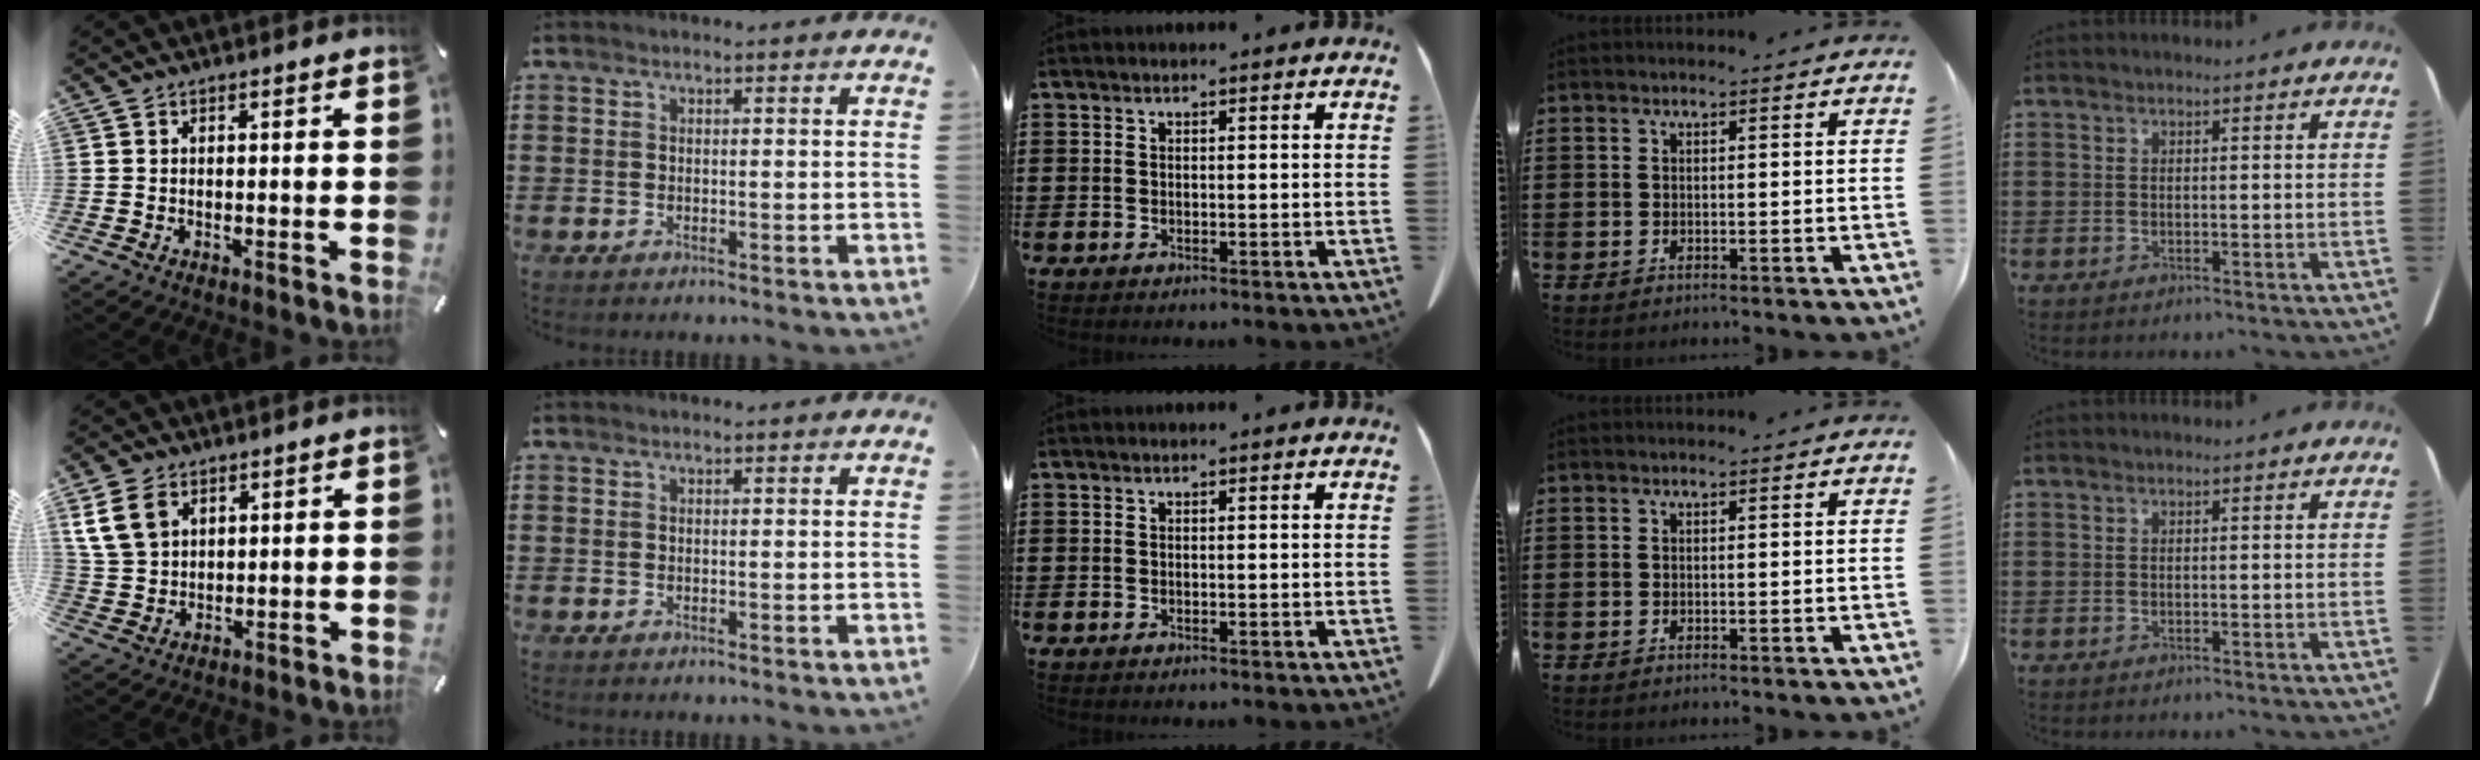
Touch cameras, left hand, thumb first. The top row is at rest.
{"thumb": {"total": 8.1, "force": [3.9, 6.1, 3.6], "torque": [-0.101, 0.004, 0.077]}}